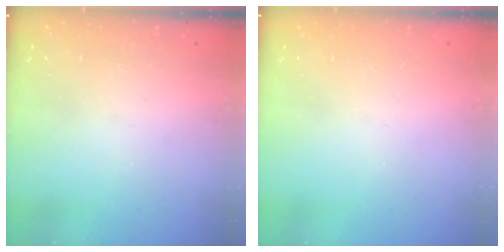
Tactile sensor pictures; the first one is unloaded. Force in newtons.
{"total": 0.0}